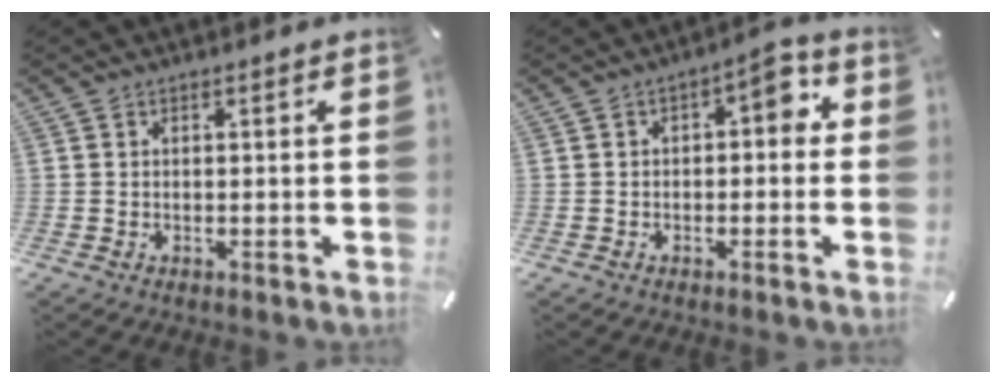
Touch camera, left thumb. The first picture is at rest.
{"total": 5.7, "force": [0.4, 3.1, 4.8], "torque": [-0.061, 0.003, -0.003]}